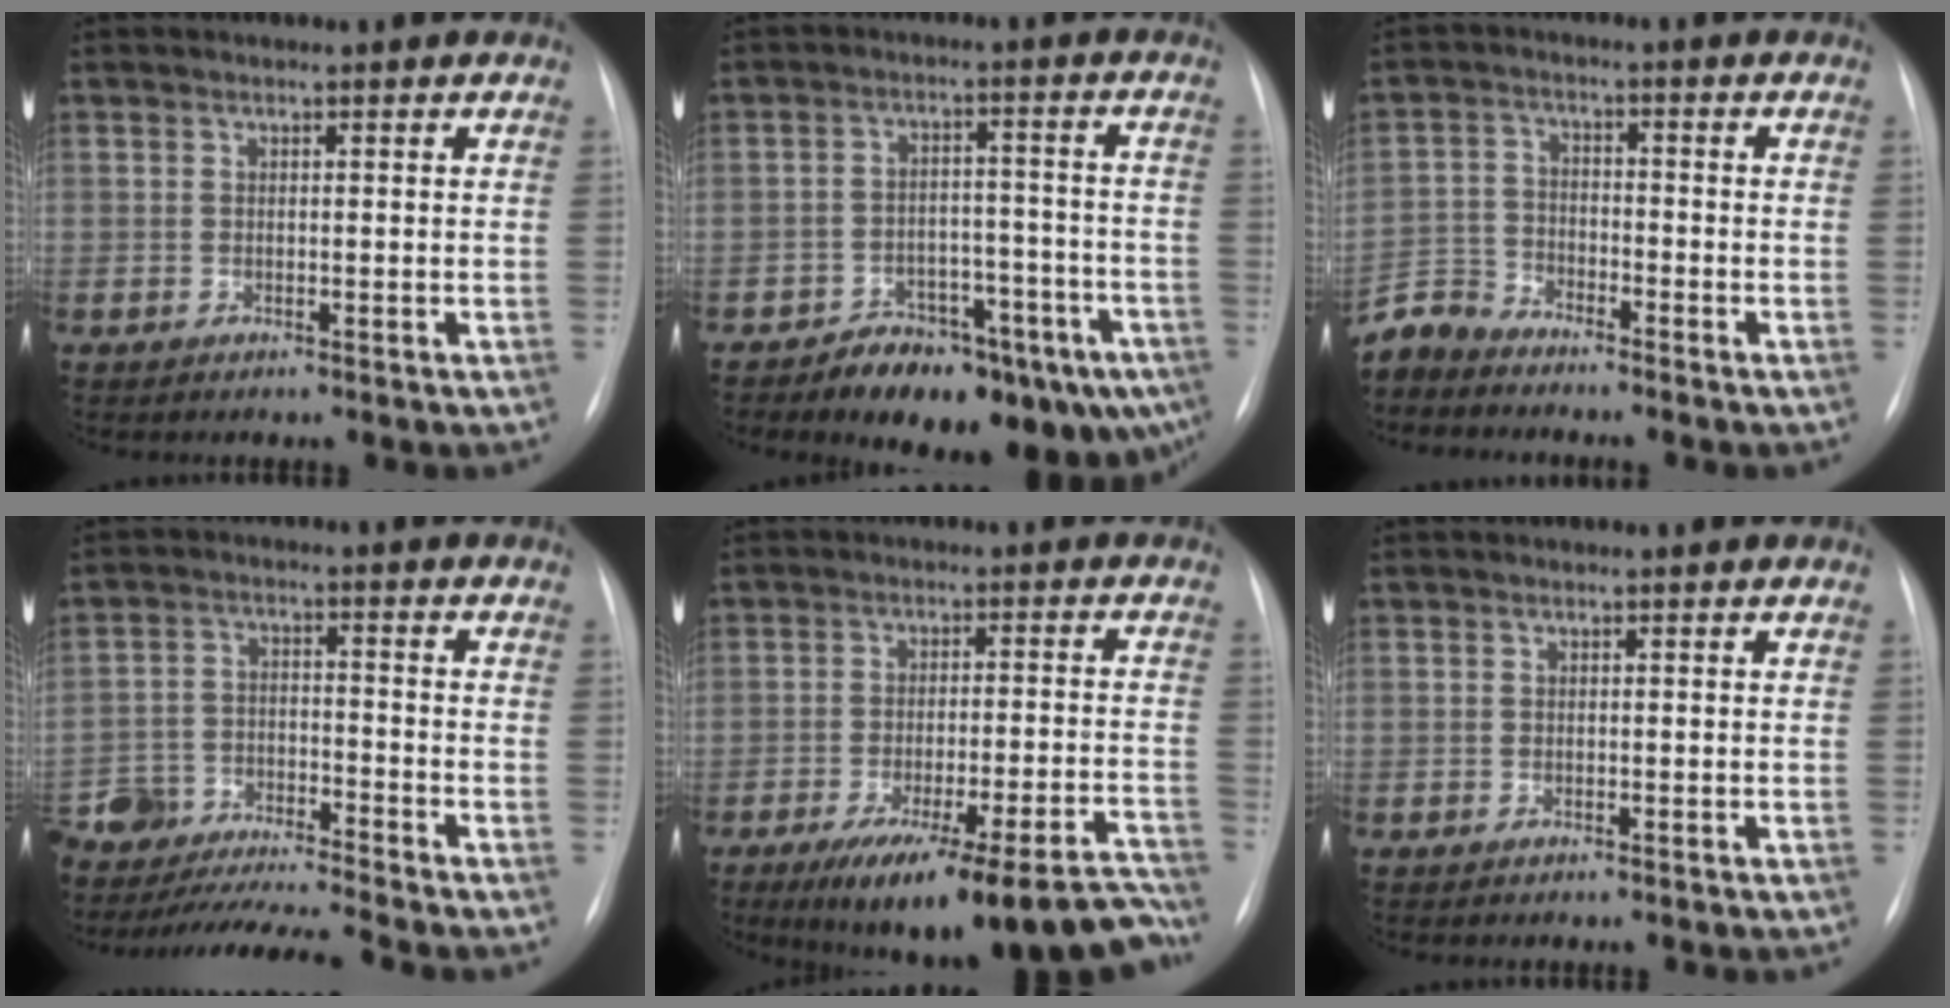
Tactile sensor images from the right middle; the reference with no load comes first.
{"total": 15.2, "force": [-10.3, 6.6, 9.0], "torque": [-0.077, 0.041, -0.139]}
{"total": 5.4, "force": [-5.2, 1.1, -0.4], "torque": [0.006, -0.002, -0.108]}
{"total": 17.0, "force": [-16.0, -0.1, 5.9], "torque": [-0.125, -0.009, -0.269]}
{"total": 22.3, "force": [-18.5, 3.3, 11.9], "torque": [-0.105, 0.012, -0.253]}
{"total": 0.0}